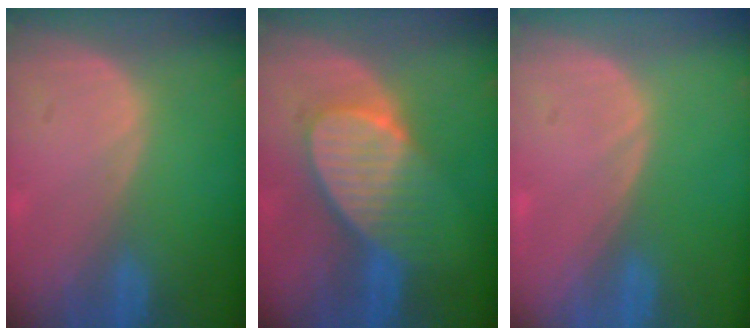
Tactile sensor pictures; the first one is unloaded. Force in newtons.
{"total": 7.8, "press": 7.4, "slide": 2.4}
{"total": 0.0}